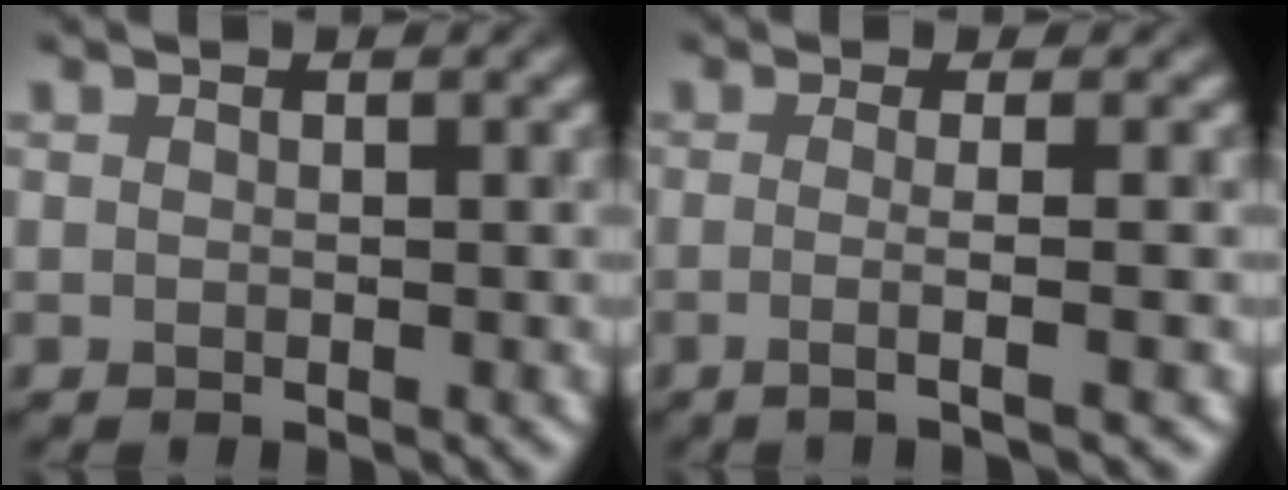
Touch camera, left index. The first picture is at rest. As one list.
[{"total": 3.0, "force": [-0.5, 0.6, 2.9], "torque": [-0.033, 0.006, -0.020]}]